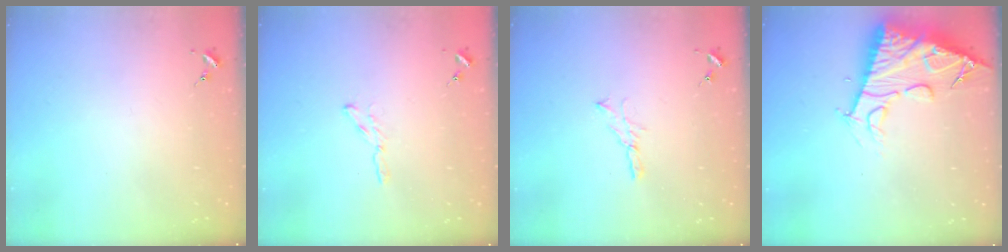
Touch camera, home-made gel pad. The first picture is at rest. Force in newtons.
{"total": 2.4, "press": 2.4, "slide": 0.2}
{"total": 4.9, "press": 4.8, "slide": 0.5}
{"total": 14.3, "press": 14.2, "slide": 1.3}